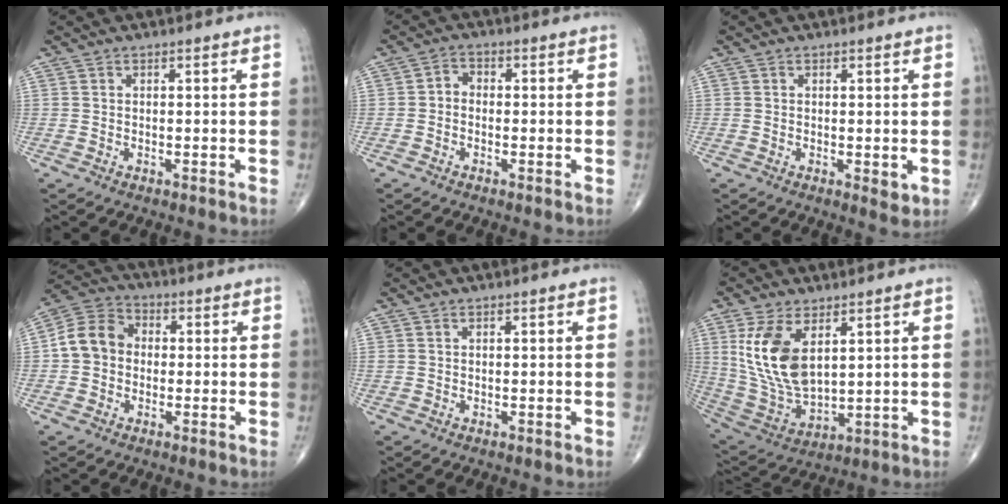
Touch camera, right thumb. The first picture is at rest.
{"total": 2.6, "force": [-0.4, 2.1, 1.5], "torque": [-0.012, 0.013, -0.019]}
{"total": 2.2, "force": [-0.2, 1.1, 1.9], "torque": [-0.023, -0.007, -0.004]}
{"total": 8.9, "force": [0.0, 7.4, 4.9], "torque": [-0.077, 0.028, -0.015]}
{"total": 0.5, "force": [0.3, 0.3, 0.2], "torque": [0.000, 0.001, 0.007]}
{"total": 14.8, "force": [4.8, 7.8, 11.6], "torque": [-0.223, -0.023, 0.113]}